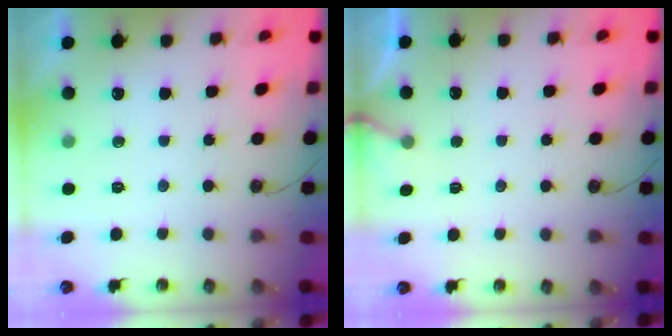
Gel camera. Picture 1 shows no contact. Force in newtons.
{"total": 3.4, "press": 3.4, "slide": 0.2}